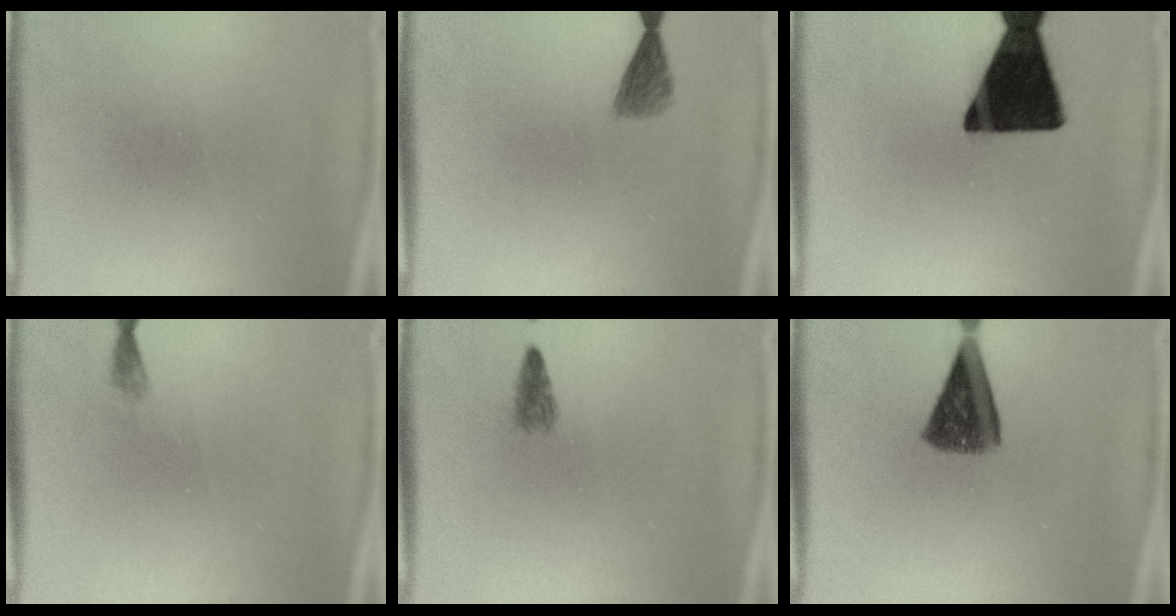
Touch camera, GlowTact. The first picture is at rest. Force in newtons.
{"total": 2.2}
{"total": 18.2}
{"total": 0.7}
{"total": 1.4}
{"total": 8.1}